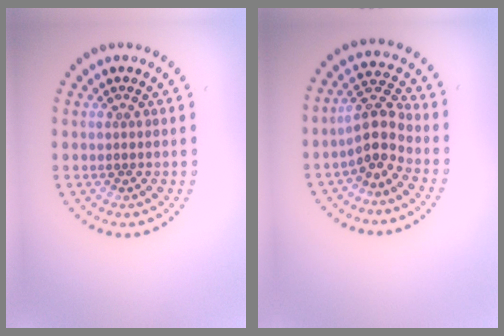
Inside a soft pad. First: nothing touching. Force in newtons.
{"total": 3.3, "press": 3.0, "slide": 1.5}